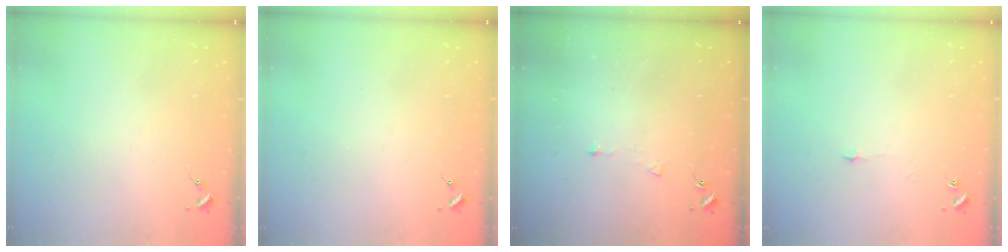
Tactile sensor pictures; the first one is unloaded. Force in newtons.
{"total": 0.0}
{"total": 3.6, "press": 3.6, "slide": 0.3}
{"total": 2.7, "press": 2.6, "slide": 0.3}